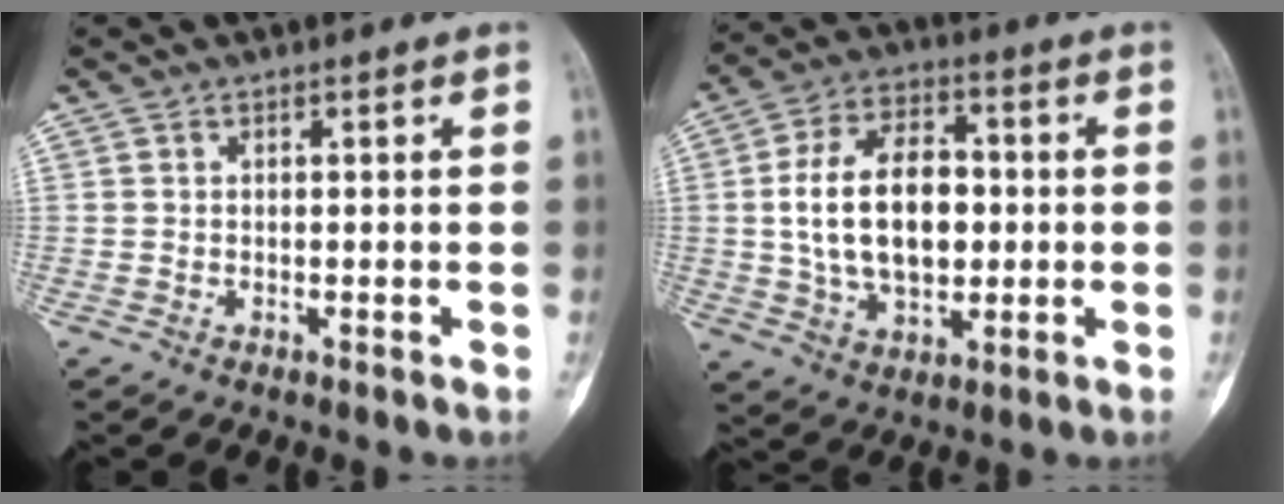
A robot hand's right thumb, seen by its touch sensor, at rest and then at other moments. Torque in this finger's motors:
{"motor_torque": [1.94, 2.49, 0.95, -0.41, 0.39]}